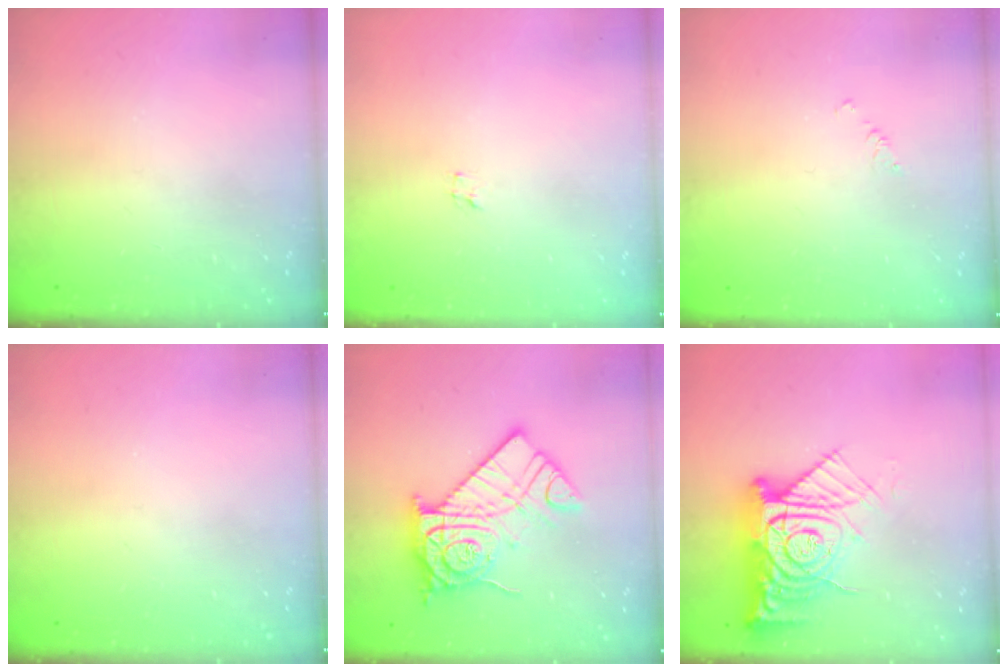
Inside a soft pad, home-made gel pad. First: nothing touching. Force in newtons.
{"total": 1.2, "press": 1.2, "slide": 0.1}
{"total": 1.2, "press": 1.2, "slide": 0.2}
{"total": 0.0}
{"total": 16.8, "press": 16.8, "slide": 0.6}
{"total": 17.3, "press": 17.2, "slide": 1.7}